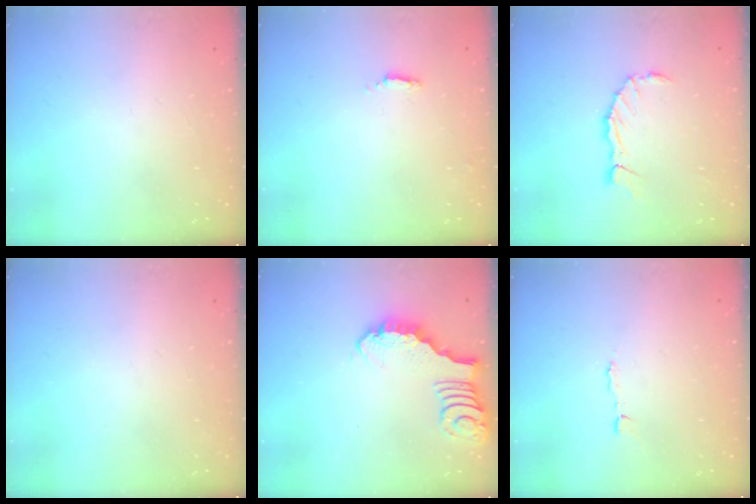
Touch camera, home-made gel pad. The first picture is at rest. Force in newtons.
{"total": 2.0, "press": 2.0, "slide": 0.4}
{"total": 5.0, "press": 4.9, "slide": 0.6}
{"total": 0.0}
{"total": 3.2, "press": 3.2, "slide": 0.3}
{"total": 2.1, "press": 2.1, "slide": 0.0}